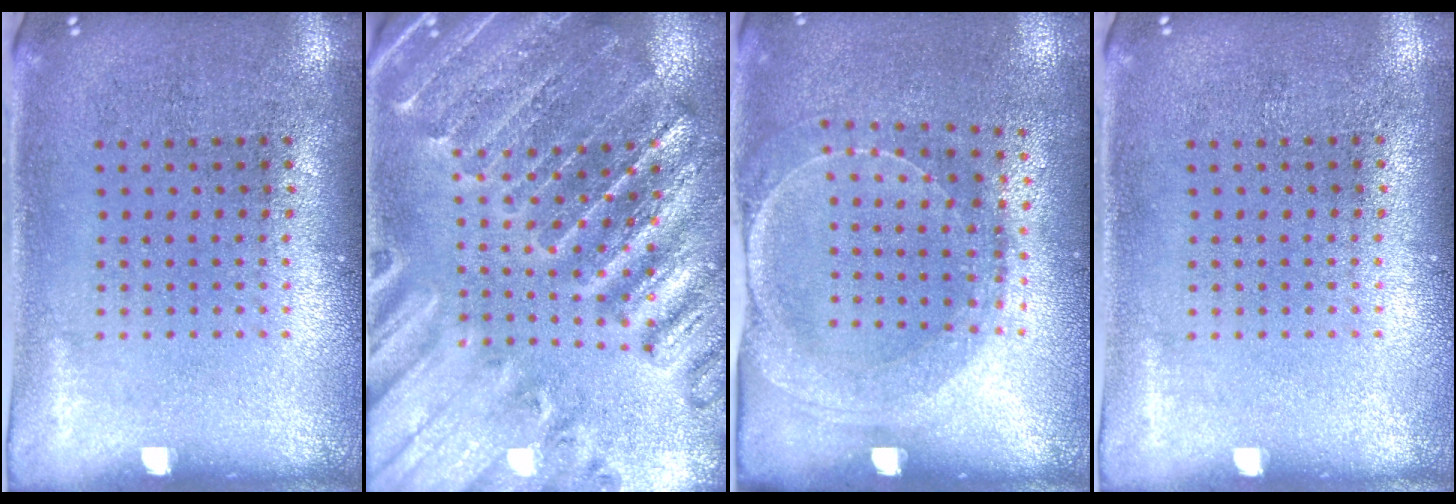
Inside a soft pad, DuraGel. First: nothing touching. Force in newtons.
{"total": 2.7, "press": 2.7, "slide": 0.4}
{"total": 1.5, "press": 1.5, "slide": 0.4}
{"total": 0.0}